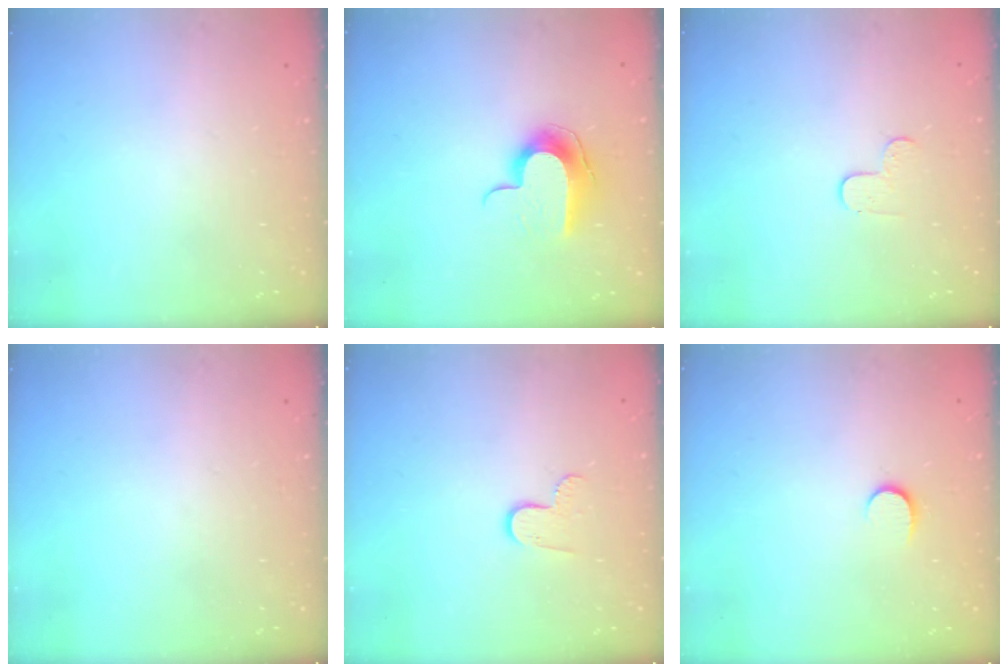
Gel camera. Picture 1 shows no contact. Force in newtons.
{"total": 9.8, "press": 9.8, "slide": 0.6}
{"total": 3.5, "press": 3.5, "slide": 0.4}
{"total": 0.0}
{"total": 5.7, "press": 5.7, "slide": 0.5}
{"total": 5.1, "press": 5.1, "slide": 0.6}